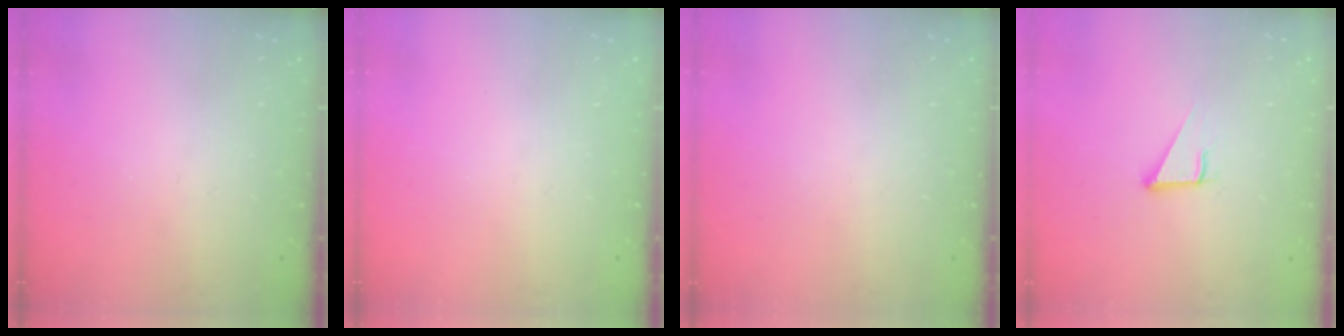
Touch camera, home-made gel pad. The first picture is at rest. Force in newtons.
{"total": 0.0}
{"total": 0.0}
{"total": 2.9, "press": 2.9, "slide": 0.1}